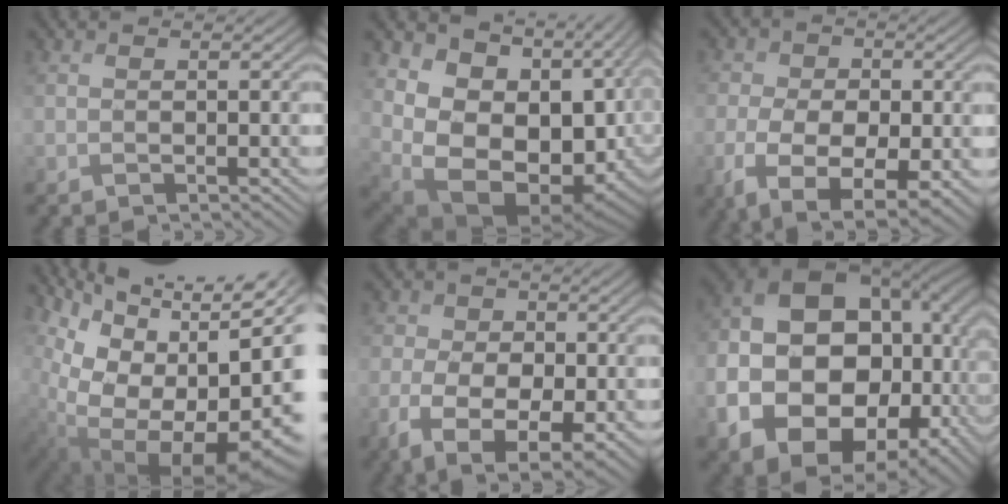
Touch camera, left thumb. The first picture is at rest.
{"total": 19.0, "force": [0.7, 13.0, 13.8], "torque": [-0.246, -0.043, 0.087]}
{"total": 10.7, "force": [-4.2, 6.5, 7.3], "torque": [-0.123, -0.026, -0.050]}
{"total": 16.5, "force": [2.5, 9.9, 13.0], "torque": [-0.201, -0.004, 0.100]}
{"total": 9.1, "force": [-3.4, 5.9, 6.1], "torque": [-0.110, -0.024, -0.047]}
{"total": 20.4, "force": [-3.4, 15.5, 12.9], "torque": [-0.288, -0.058, 0.004]}